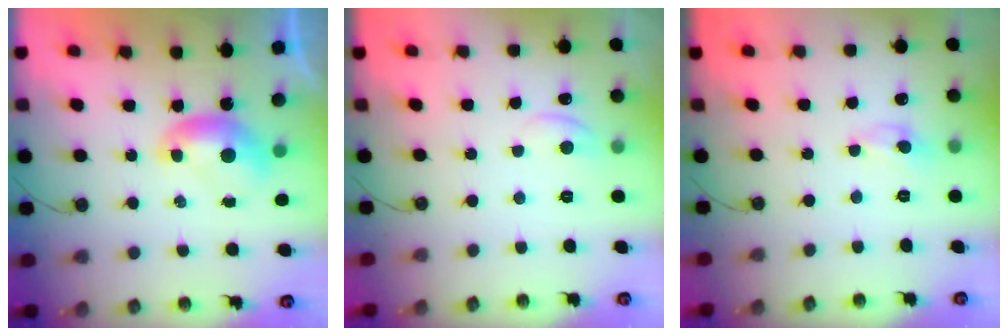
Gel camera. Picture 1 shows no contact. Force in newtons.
{"total": 2.1, "press": 2.1, "slide": 0.5}
{"total": 0.0}